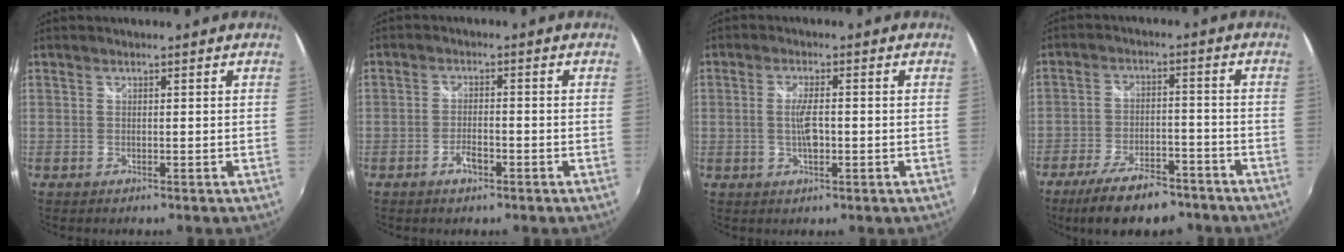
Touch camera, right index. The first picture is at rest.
{"total": 3.2, "force": [-2.0, 1.2, 2.2], "torque": [-0.051, 0.000, -0.037]}
{"total": 3.9, "force": [-0.6, 1.0, 3.8], "torque": [-0.070, -0.002, -0.008]}
{"total": 13.8, "force": [-10.6, 4.8, 7.3], "torque": [-0.154, -0.013, -0.167]}